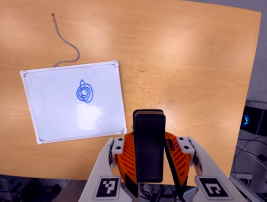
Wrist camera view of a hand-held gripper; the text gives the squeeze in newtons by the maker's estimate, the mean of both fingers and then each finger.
{"total": 5.6, "left": 4.4, "right": 6.7}